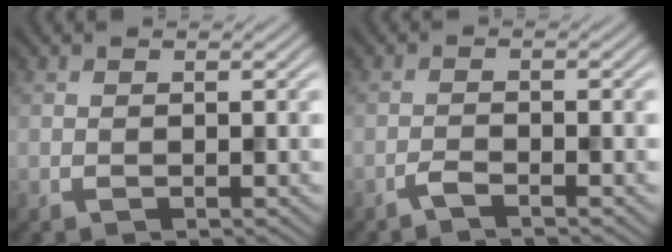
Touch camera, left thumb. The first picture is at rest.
{"total": 1.7, "force": [-1.6, 0.2, 0.6], "torque": [-0.007, 0.004, -0.037]}